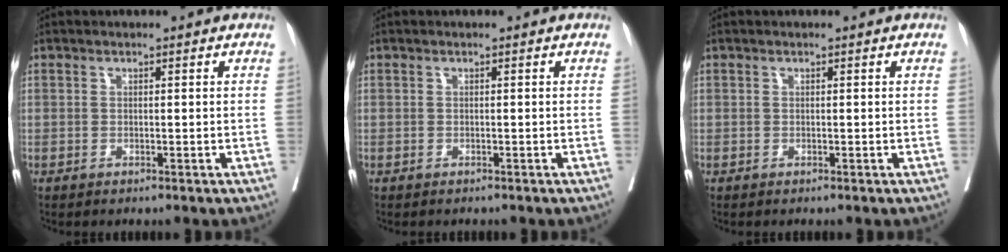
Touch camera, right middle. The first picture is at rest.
{"total": 0.9, "force": [-0.8, 0.4, 0.1], "torque": [-0.007, 0.002, -0.013]}
{"total": 0.0}